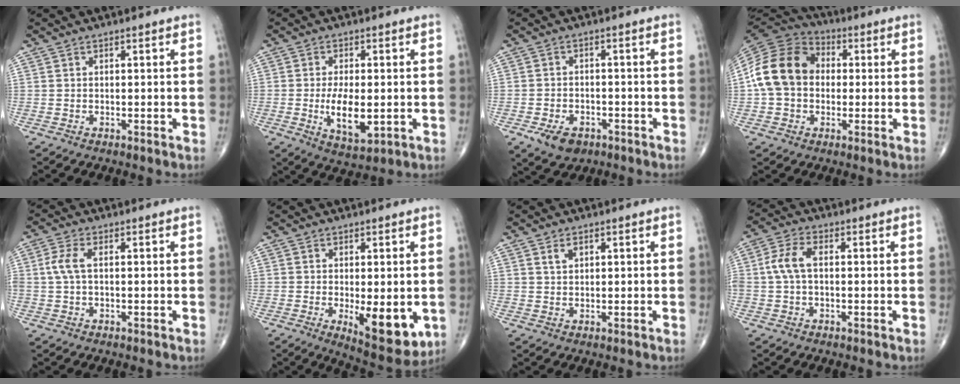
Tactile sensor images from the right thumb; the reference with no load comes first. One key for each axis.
{"total": 8.5, "fx": -1.2, "fy": 3.8, "fz": 7.5, "tx": -0.122, "ty": -0.014, "tz": -0.015}
{"total": 6.4, "fx": -3.3, "fy": 4.2, "fz": 3.5, "tx": -0.055, "ty": 0.014, "tz": -0.049}
{"total": 14.9, "fx": 0.5, "fy": 11.7, "fz": 9.1, "tx": -0.163, "ty": 0.035, "tz": 0.001}
{"total": 4.0, "fx": 0.4, "fy": 1.9, "fz": 3.5, "tx": -0.095, "ty": 0.008, "tz": 0.005}
{"total": 10.7, "fx": -2.2, "fy": 4.2, "fz": 9.6, "tx": -0.117, "ty": -0.024, "tz": -0.021}
{"total": 2.0, "fx": 1.0, "fy": 1.2, "fz": 1.3, "tx": -0.021, "ty": -0.002, "tz": 0.021}
{"total": 5.8, "fx": 0.3, "fy": 3.2, "fz": 4.8, "tx": -0.113, "ty": 0.019, "tz": 0.000}